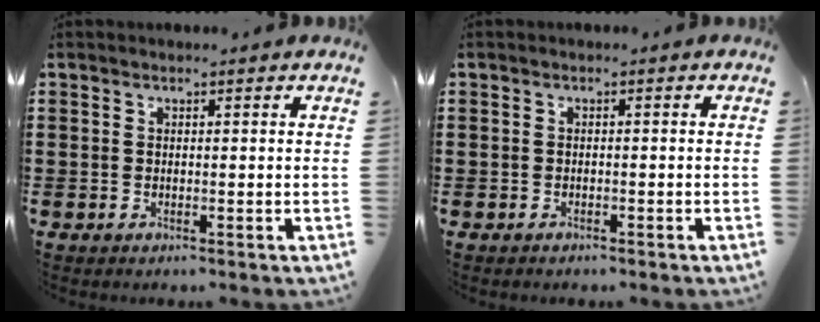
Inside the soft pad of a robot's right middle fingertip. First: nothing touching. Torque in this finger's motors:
{"motor_torque": [-0.64, 0.43, -0.25, -0.04]}